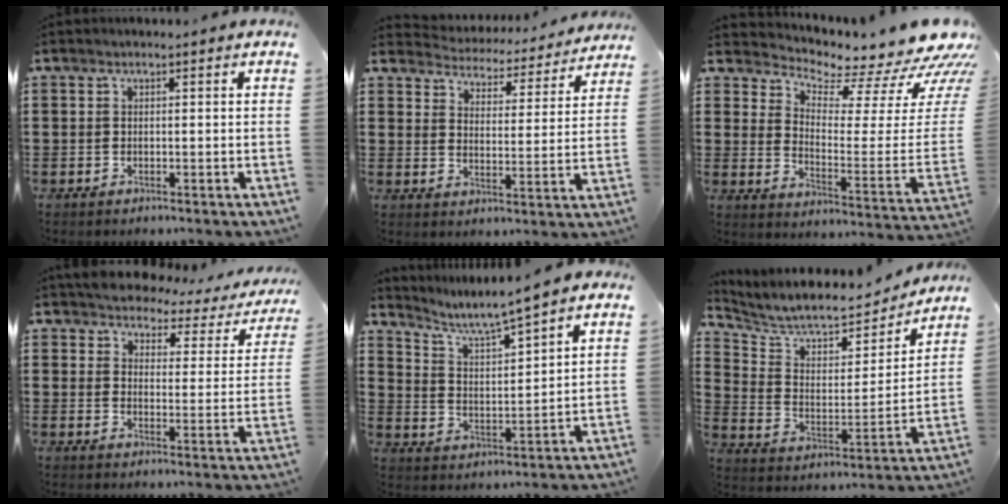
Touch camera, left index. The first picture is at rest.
{"total": 4.2, "force": [4.2, 0.2, -0.2], "torque": [-0.024, -0.039, 0.068]}
{"total": 7.0, "force": [5.5, 2.3, 3.6], "torque": [-0.066, -0.067, 0.090]}
{"total": 3.8, "force": [3.7, 0.6, 0.4], "torque": [-0.035, -0.027, 0.059]}
{"total": 5.0, "force": [4.4, -0.7, 2.3], "torque": [-0.065, -0.032, 0.068]}
{"total": 8.2, "force": [7.6, 1.7, 2.5], "torque": [-0.088, -0.051, 0.129]}